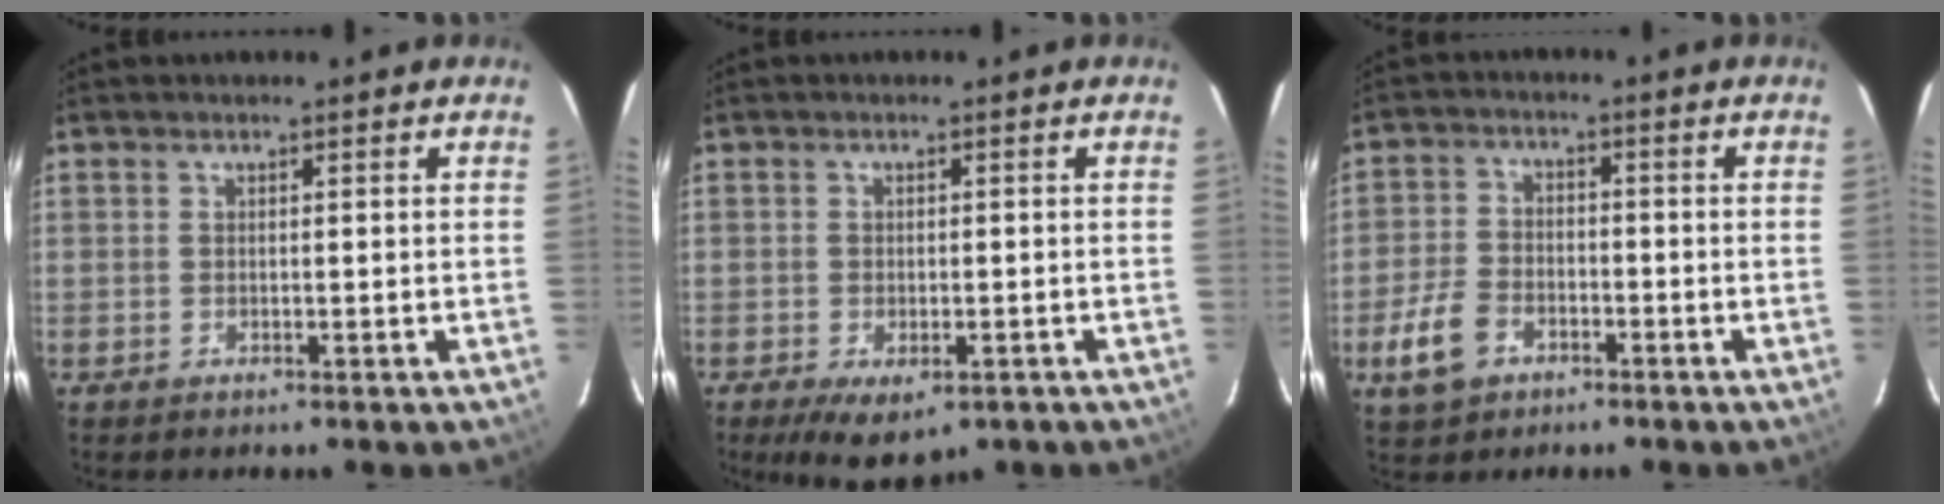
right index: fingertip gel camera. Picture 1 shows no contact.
{"total": 7.0, "force": [-3.8, 3.6, 4.6], "torque": [-0.090, -0.023, -0.052]}
{"total": 7.8, "force": [-4.0, 5.3, 4.2], "torque": [-0.107, 0.006, -0.072]}